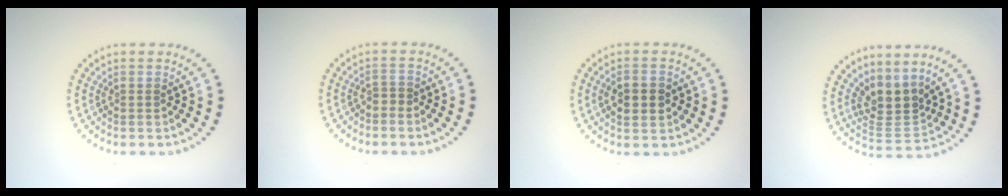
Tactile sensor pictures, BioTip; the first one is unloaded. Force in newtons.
{"total": 0.6, "press": 0.2, "slide": 0.5}
{"total": 3.5, "press": 3.5, "slide": 0.1}
{"total": 3.3, "press": 2.4, "slide": 2.2}